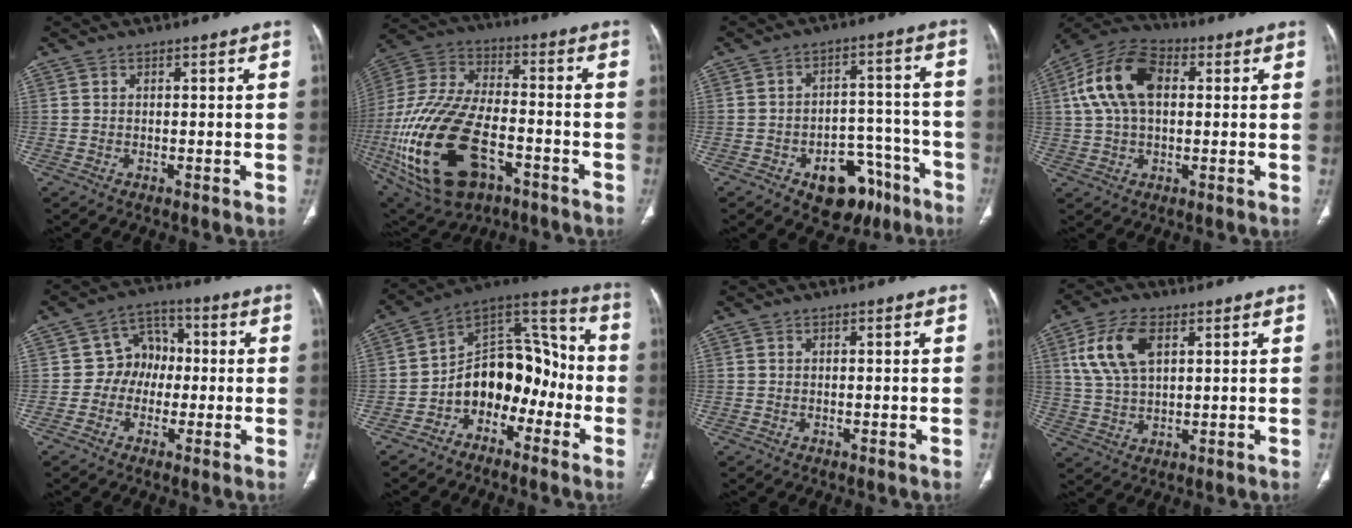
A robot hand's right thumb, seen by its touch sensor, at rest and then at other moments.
{"total": 27.5, "force": [-9.7, 14.9, 21.0], "torque": [-0.478, 0.013, -0.160]}
{"total": 12.8, "force": [-7.3, 8.0, 6.9], "torque": [-0.049, 0.065, -0.096]}
{"total": 14.2, "force": [2.7, 8.6, 10.9], "torque": [-0.216, 0.028, 0.043]}
{"total": 7.5, "force": [-0.6, 6.5, 3.7], "torque": [-0.016, 0.026, -0.025]}
{"total": 14.8, "force": [-4.9, 10.3, 9.5], "torque": [-0.097, 0.088, -0.089]}
{"total": 0.0}
{"total": 10.8, "force": [3.9, 5.8, 8.2], "torque": [-0.165, -0.001, 0.079]}